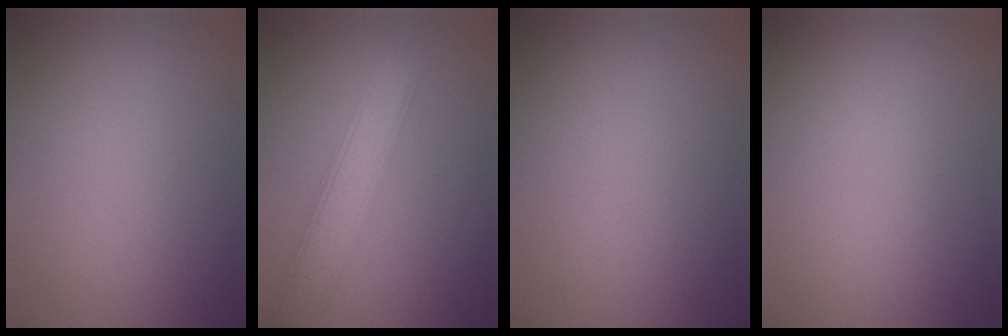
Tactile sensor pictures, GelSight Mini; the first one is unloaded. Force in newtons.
{"total": 4.7, "press": 4.7, "slide": 0.3}
{"total": 0.0}
{"total": 0.0}